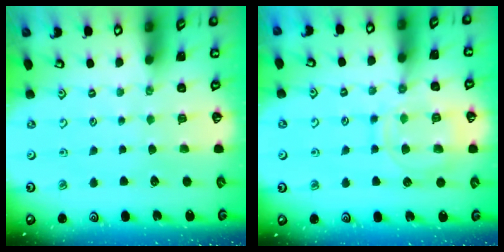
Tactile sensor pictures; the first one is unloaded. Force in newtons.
{"total": 13.1, "press": 13.1, "slide": 1.1}